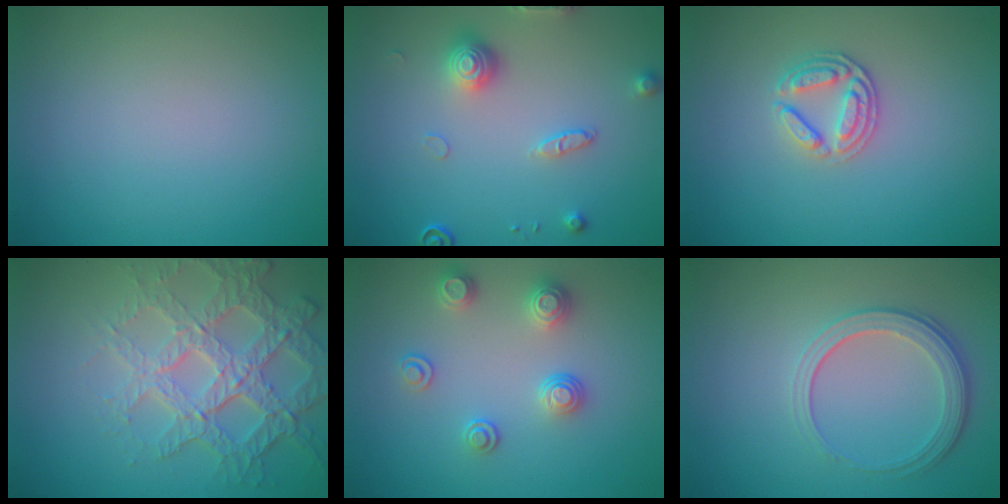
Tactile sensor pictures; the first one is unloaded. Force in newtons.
{"total": 3.0, "press": 2.8, "slide": 0.9}
{"total": 2.7, "press": 2.5, "slide": 1.0}
{"total": 6.1, "press": 5.0, "slide": 3.5}
{"total": 2.6, "press": 2.6, "slide": 0.5}
{"total": 3.8, "press": 2.8, "slide": 2.6}